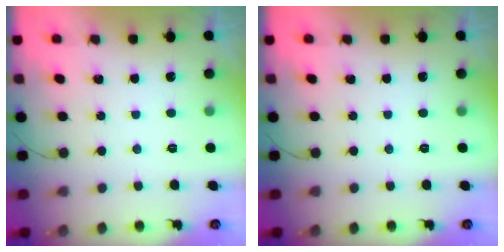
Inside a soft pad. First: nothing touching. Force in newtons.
{"total": 0.0}